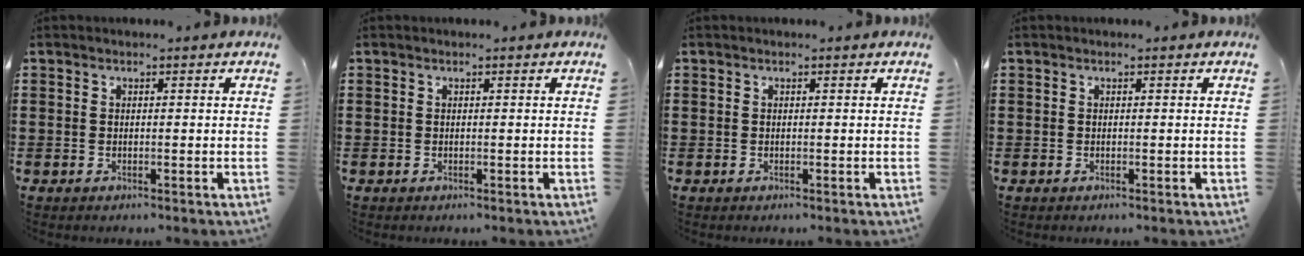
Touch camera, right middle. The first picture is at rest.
{"total": 0.0}
{"total": 0.0}
{"total": 0.0}